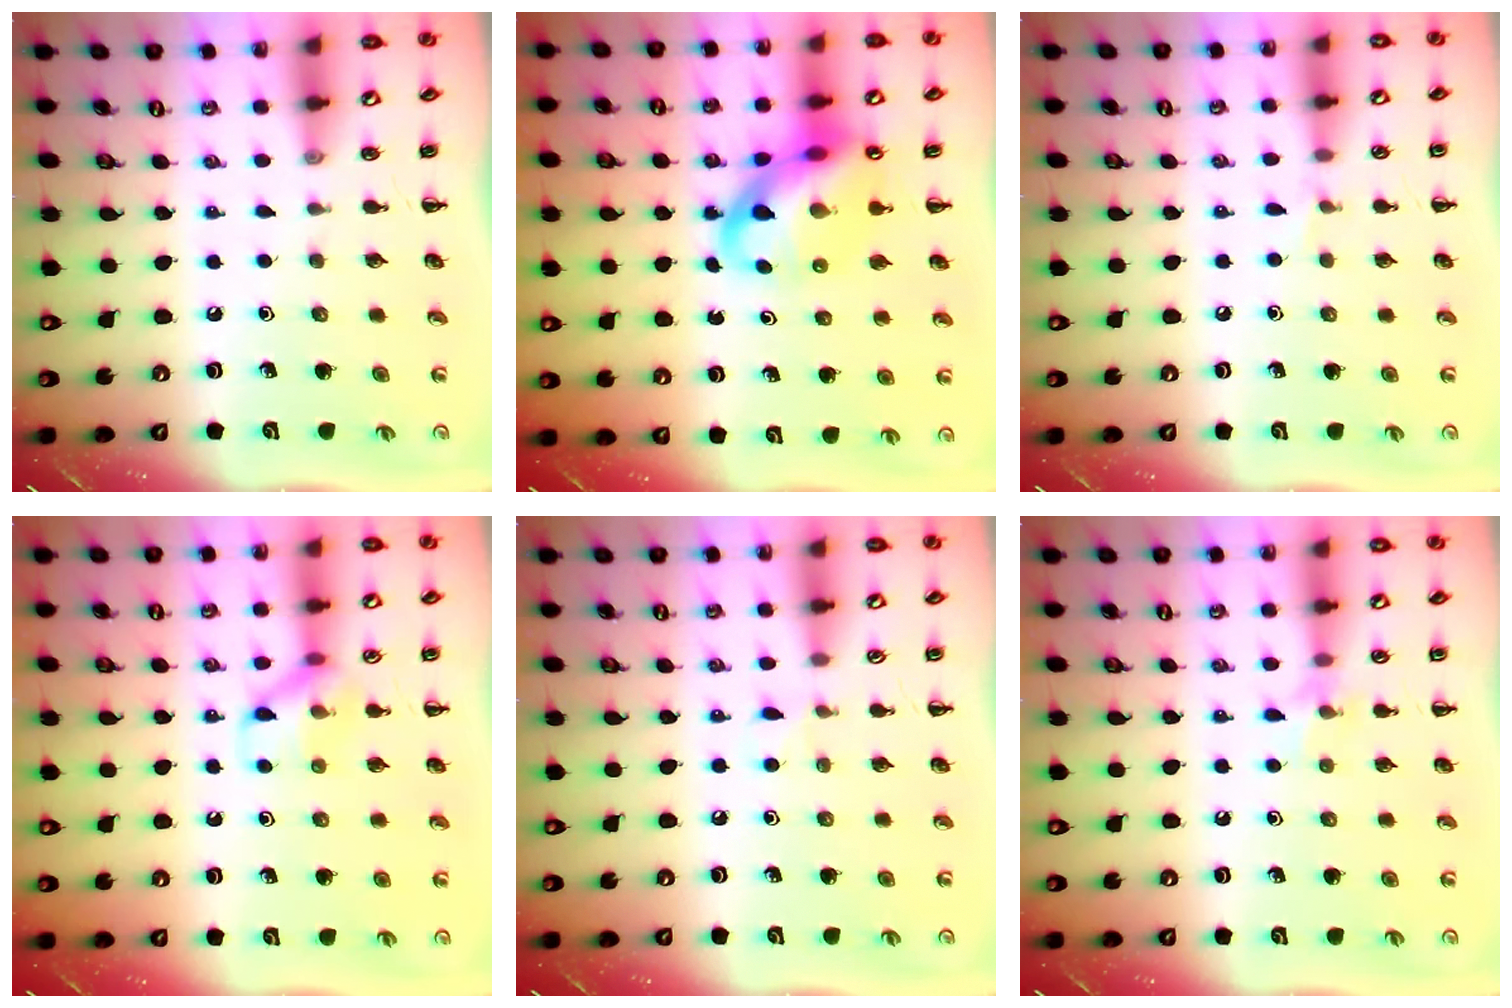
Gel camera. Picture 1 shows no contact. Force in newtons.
{"total": 15.2, "press": 14.7, "slide": 3.9}
{"total": 3.7, "press": 3.5, "slide": 1.2}
{"total": 9.3, "press": 9.2, "slide": 0.8}
{"total": 4.4, "press": 4.1, "slide": 1.6}
{"total": 6.3, "press": 6.1, "slide": 1.4}